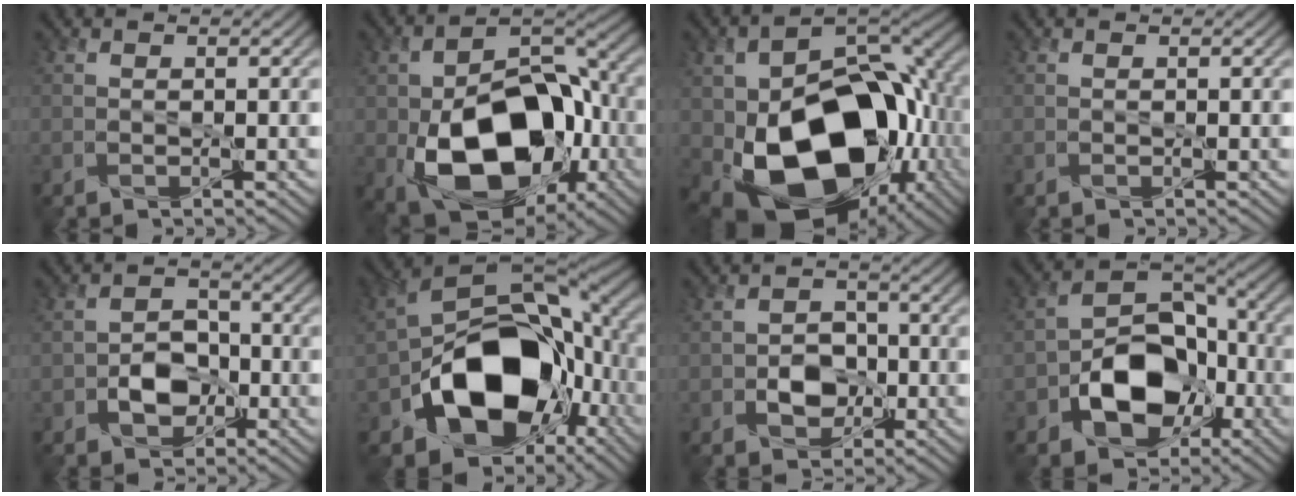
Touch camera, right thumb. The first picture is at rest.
{"total": 17.2, "force": [-5.1, 11.0, 12.3], "torque": [-0.205, -0.025, -0.080]}
{"total": 19.4, "force": [-4.4, 13.4, 13.3], "torque": [-0.224, -0.047, -0.053]}
{"total": 0.0}
{"total": 5.2, "force": [-2.0, 3.6, 3.1], "torque": [-0.047, 0.003, -0.038]}
{"total": 17.5, "force": [-4.6, 12.1, 11.8], "torque": [-0.190, -0.032, -0.075]}
{"total": 4.4, "force": [-1.4, 3.3, 2.5], "torque": [-0.036, 0.000, -0.029]}
{"total": 12.0, "force": [-4.3, 8.2, 7.6], "torque": [-0.135, -0.012, -0.076]}